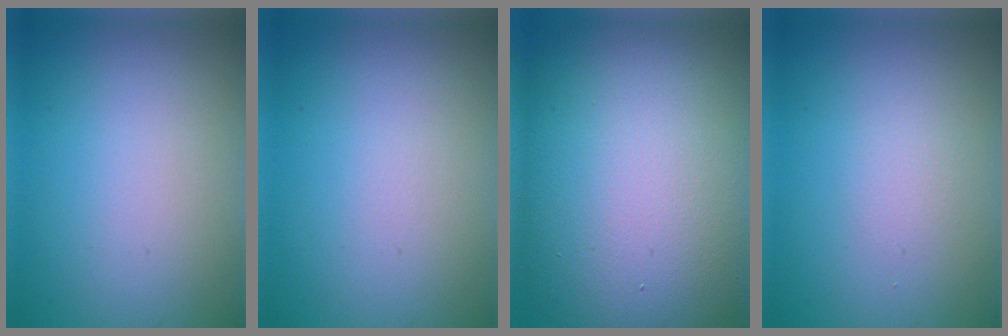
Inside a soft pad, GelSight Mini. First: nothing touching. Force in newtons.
{"total": 0.0}
{"total": 17.4, "press": 17.3, "slide": 1.0}
{"total": 0.9, "press": 0.9, "slide": 0.1}